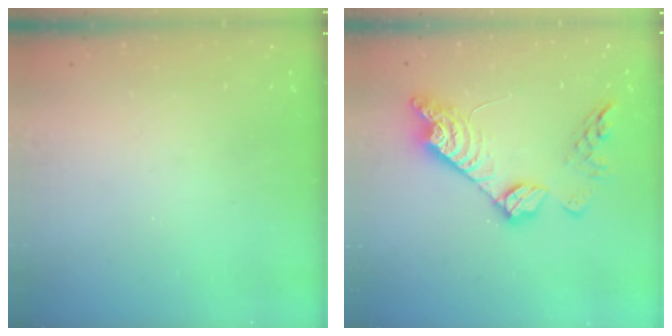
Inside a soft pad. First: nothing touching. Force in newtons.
{"total": 16.0, "press": 15.9, "slide": 1.1}